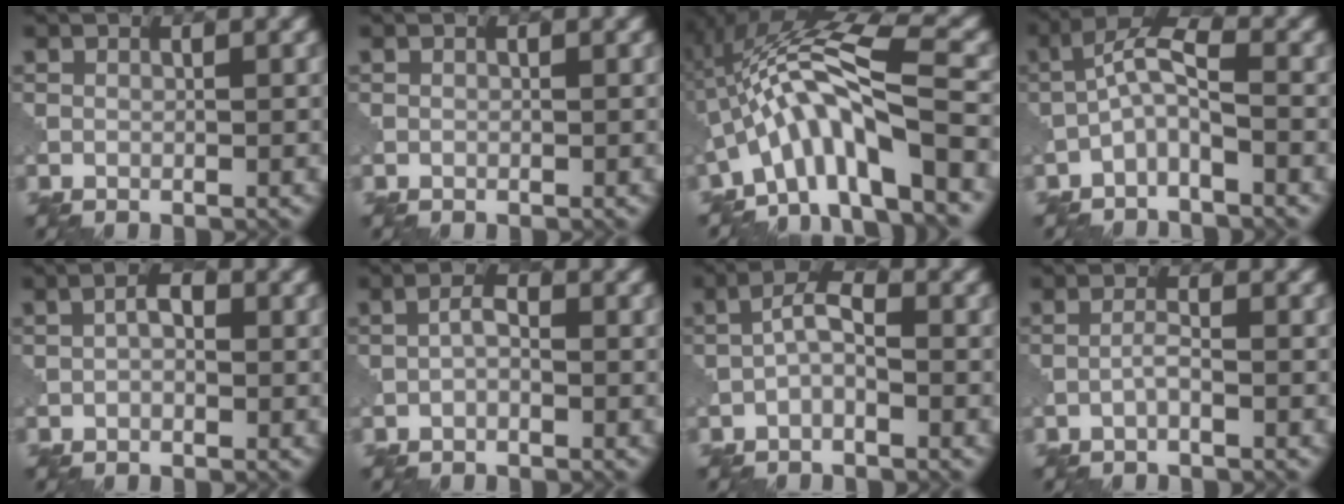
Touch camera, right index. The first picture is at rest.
{"total": 0.0}
{"total": 8.9, "force": [-3.0, 1.6, 8.2], "torque": [-0.136, 0.026, -0.055]}
{"total": 3.2, "force": [-1.5, 0.8, 2.8], "torque": [-0.056, 0.015, -0.038]}
{"total": 2.1, "force": [0.2, 1.2, 1.7], "torque": [-0.021, 0.001, 0.000]}
{"total": 1.4, "force": [-0.4, 0.6, 1.2], "torque": [-0.025, 0.004, -0.009]}
{"total": 2.4, "force": [-0.8, 0.9, 2.1], "torque": [-0.040, 0.010, -0.020]}
{"total": 1.1, "force": [-0.7, 0.1, 0.9], "torque": [-0.019, 0.004, -0.015]}